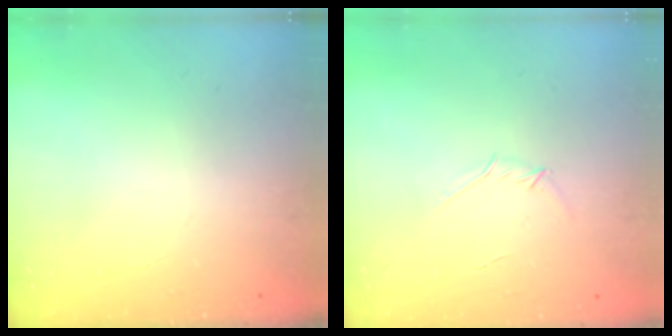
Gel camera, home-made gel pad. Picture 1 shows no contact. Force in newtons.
{"total": 3.5, "press": 3.4, "slide": 0.8}